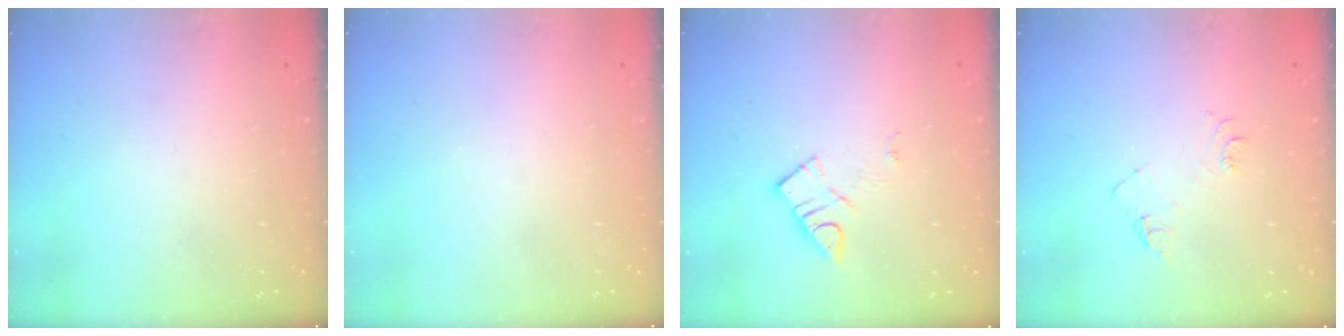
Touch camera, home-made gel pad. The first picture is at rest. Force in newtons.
{"total": 1.6, "press": 1.6, "slide": 0.1}
{"total": 6.4, "press": 6.4, "slide": 0.3}
{"total": 5.9, "press": 5.9, "slide": 0.6}